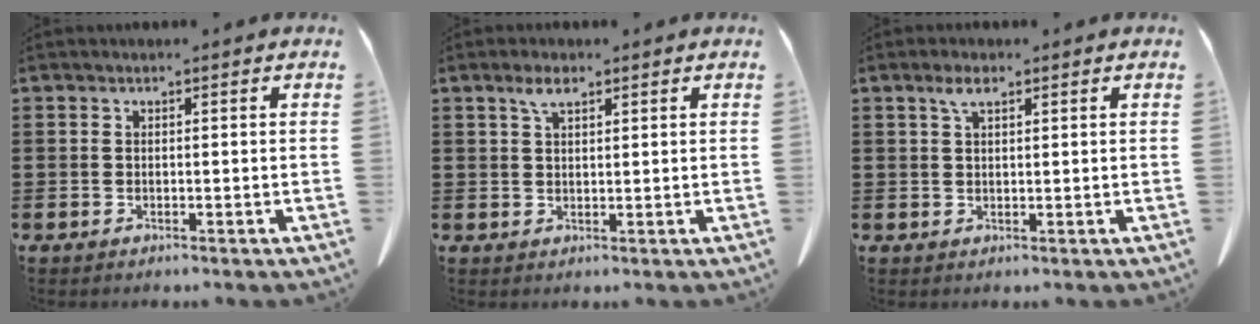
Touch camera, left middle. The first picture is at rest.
{"total": 2.7, "force": [1.5, 0.9, 2.0], "torque": [-0.044, 0.003, 0.028]}
{"total": 2.5, "force": [1.4, 0.9, 1.9], "torque": [-0.041, 0.003, 0.025]}